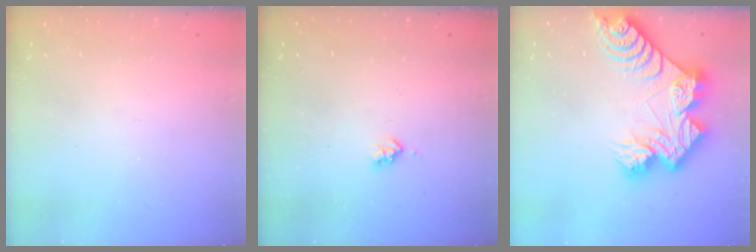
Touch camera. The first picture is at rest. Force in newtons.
{"total": 2.2, "press": 2.1, "slide": 0.4}
{"total": 16.9, "press": 16.8, "slide": 1.8}